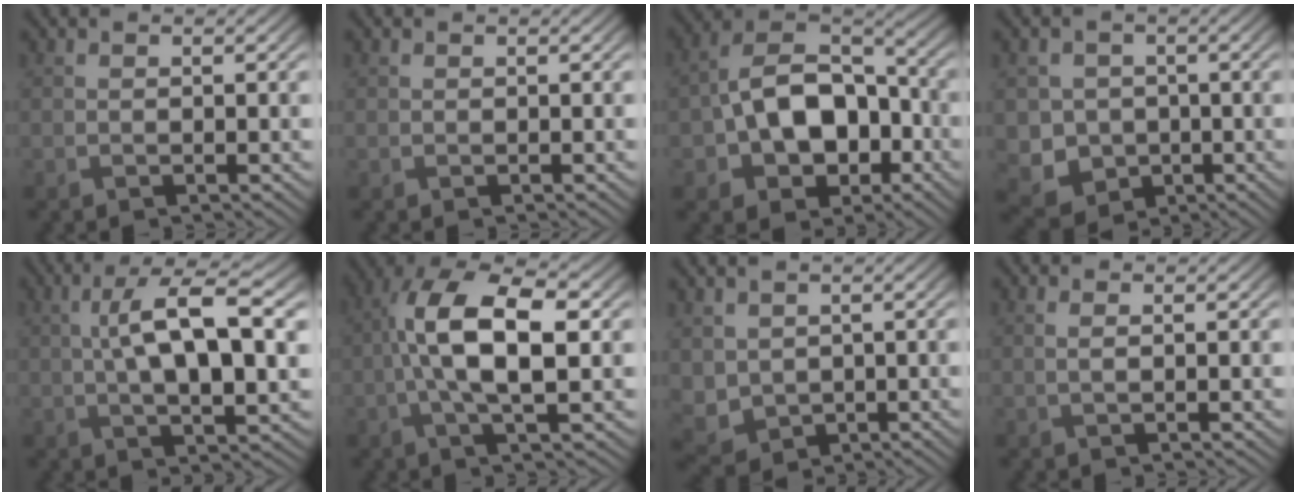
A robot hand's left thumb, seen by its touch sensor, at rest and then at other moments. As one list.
[{"total": 0.7, "force": [0.2, 0.7, -0.1], "torque": [0.006, -0.002, 0.001]}, {"total": 12.5, "force": [-2.6, 8.5, 8.8], "torque": [-0.166, 0.006, -0.058]}, {"total": 5.9, "force": [-0.7, 5.5, 2.0], "torque": [-0.054, -0.023, -0.024]}, {"total": 11.7, "force": [2.0, 4.3, 10.7], "torque": [-0.190, 0.007, 0.034]}, {"total": 11.4, "force": [0.1, 4.6, 10.4], "torque": [-0.202, 0.013, -0.002]}, {"total": 4.0, "force": [0.9, 3.4, 2.0], "torque": [-0.070, -0.015, 0.021]}, {"total": 1.0, "force": [0.2, 0.2, 1.0], "torque": [-0.023, 0.003, 0.003]}]